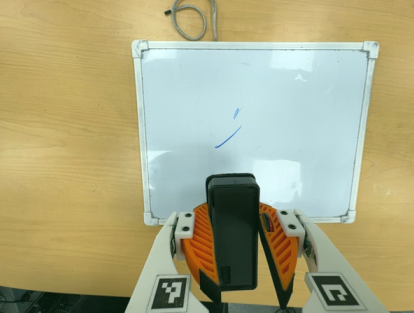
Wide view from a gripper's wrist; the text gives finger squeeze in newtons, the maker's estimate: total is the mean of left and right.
{"total": 11.1, "left": 10.7, "right": 11.5}